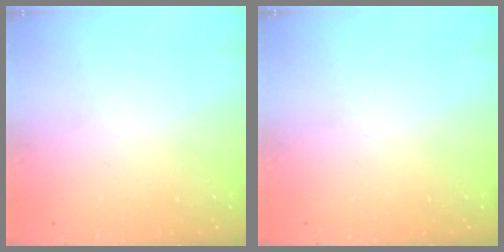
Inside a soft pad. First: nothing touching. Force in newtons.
{"total": 0.0}